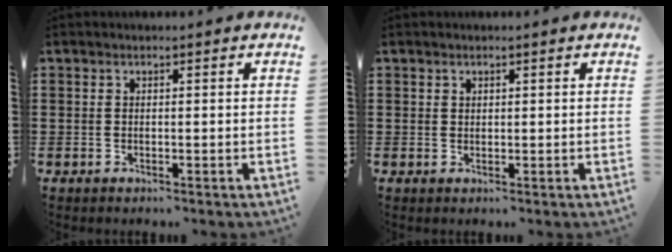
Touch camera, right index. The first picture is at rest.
{"total": 0.8, "force": [0.5, 0.6, 0.1], "torque": [-0.004, 0.002, 0.011]}